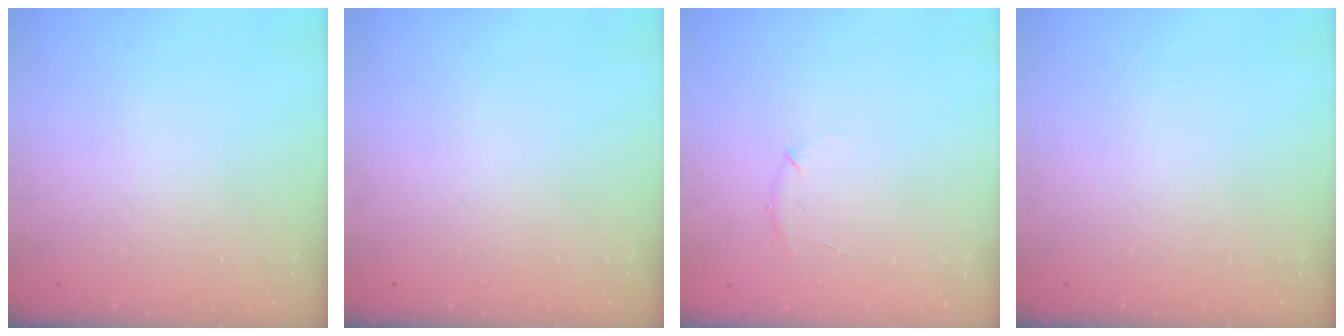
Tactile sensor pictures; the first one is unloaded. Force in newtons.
{"total": 0.0}
{"total": 6.6, "press": 6.4, "slide": 1.6}
{"total": 0.0}